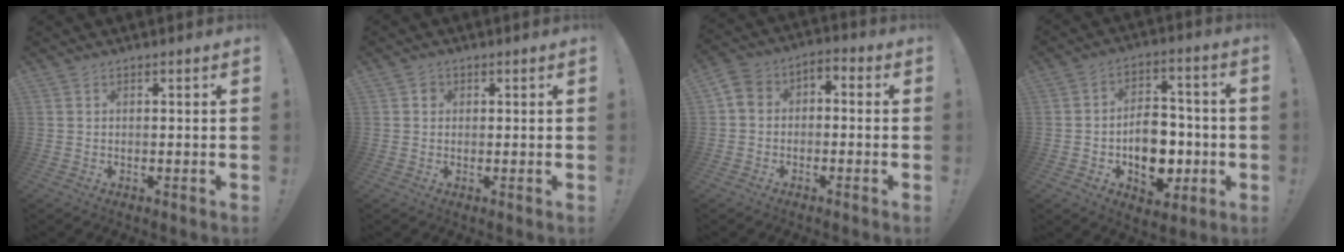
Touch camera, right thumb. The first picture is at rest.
{"total": 1.6, "force": [0.3, 1.4, 0.7], "torque": [-0.006, 0.001, 0.004]}
{"total": 5.9, "force": [-3.9, 4.0, 1.8], "torque": [-0.028, 0.030, -0.072]}
{"total": 13.9, "force": [-3.7, 10.0, 8.9], "torque": [-0.125, 0.026, -0.056]}